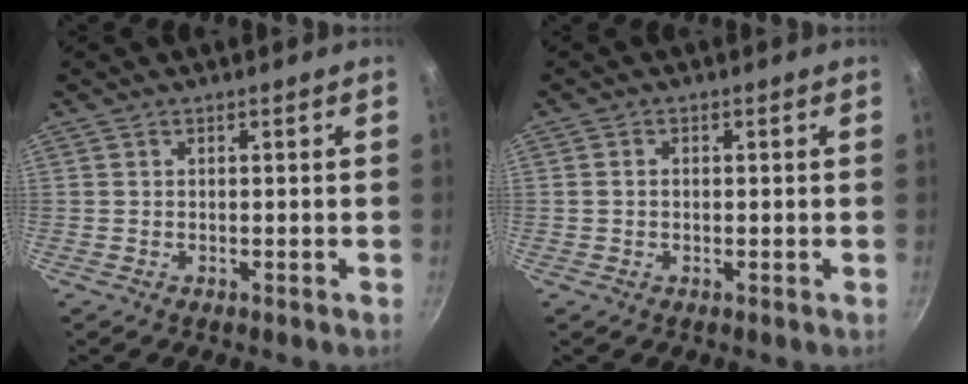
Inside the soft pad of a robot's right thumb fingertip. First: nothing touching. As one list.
[{"total": 1.1, "force": [-0.1, 0.9, 0.7], "torque": [-0.012, 0.005, -0.002]}]